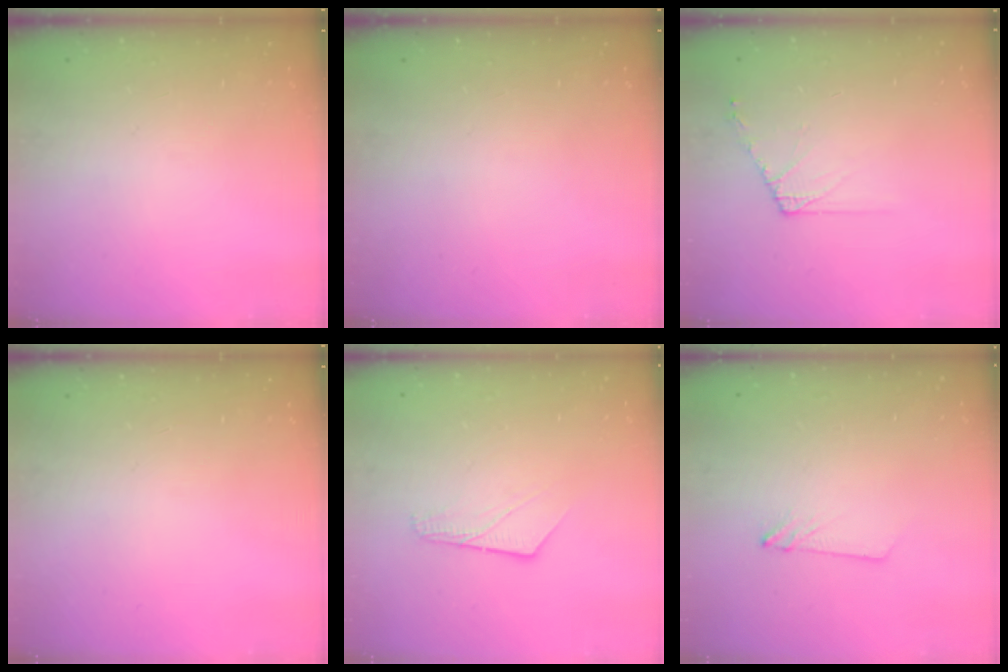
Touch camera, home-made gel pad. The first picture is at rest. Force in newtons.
{"total": 0.0}
{"total": 6.5, "press": 6.4, "slide": 1.1}
{"total": 0.0}
{"total": 7.2, "press": 7.2, "slide": 0.9}
{"total": 2.4, "press": 2.4, "slide": 0.2}